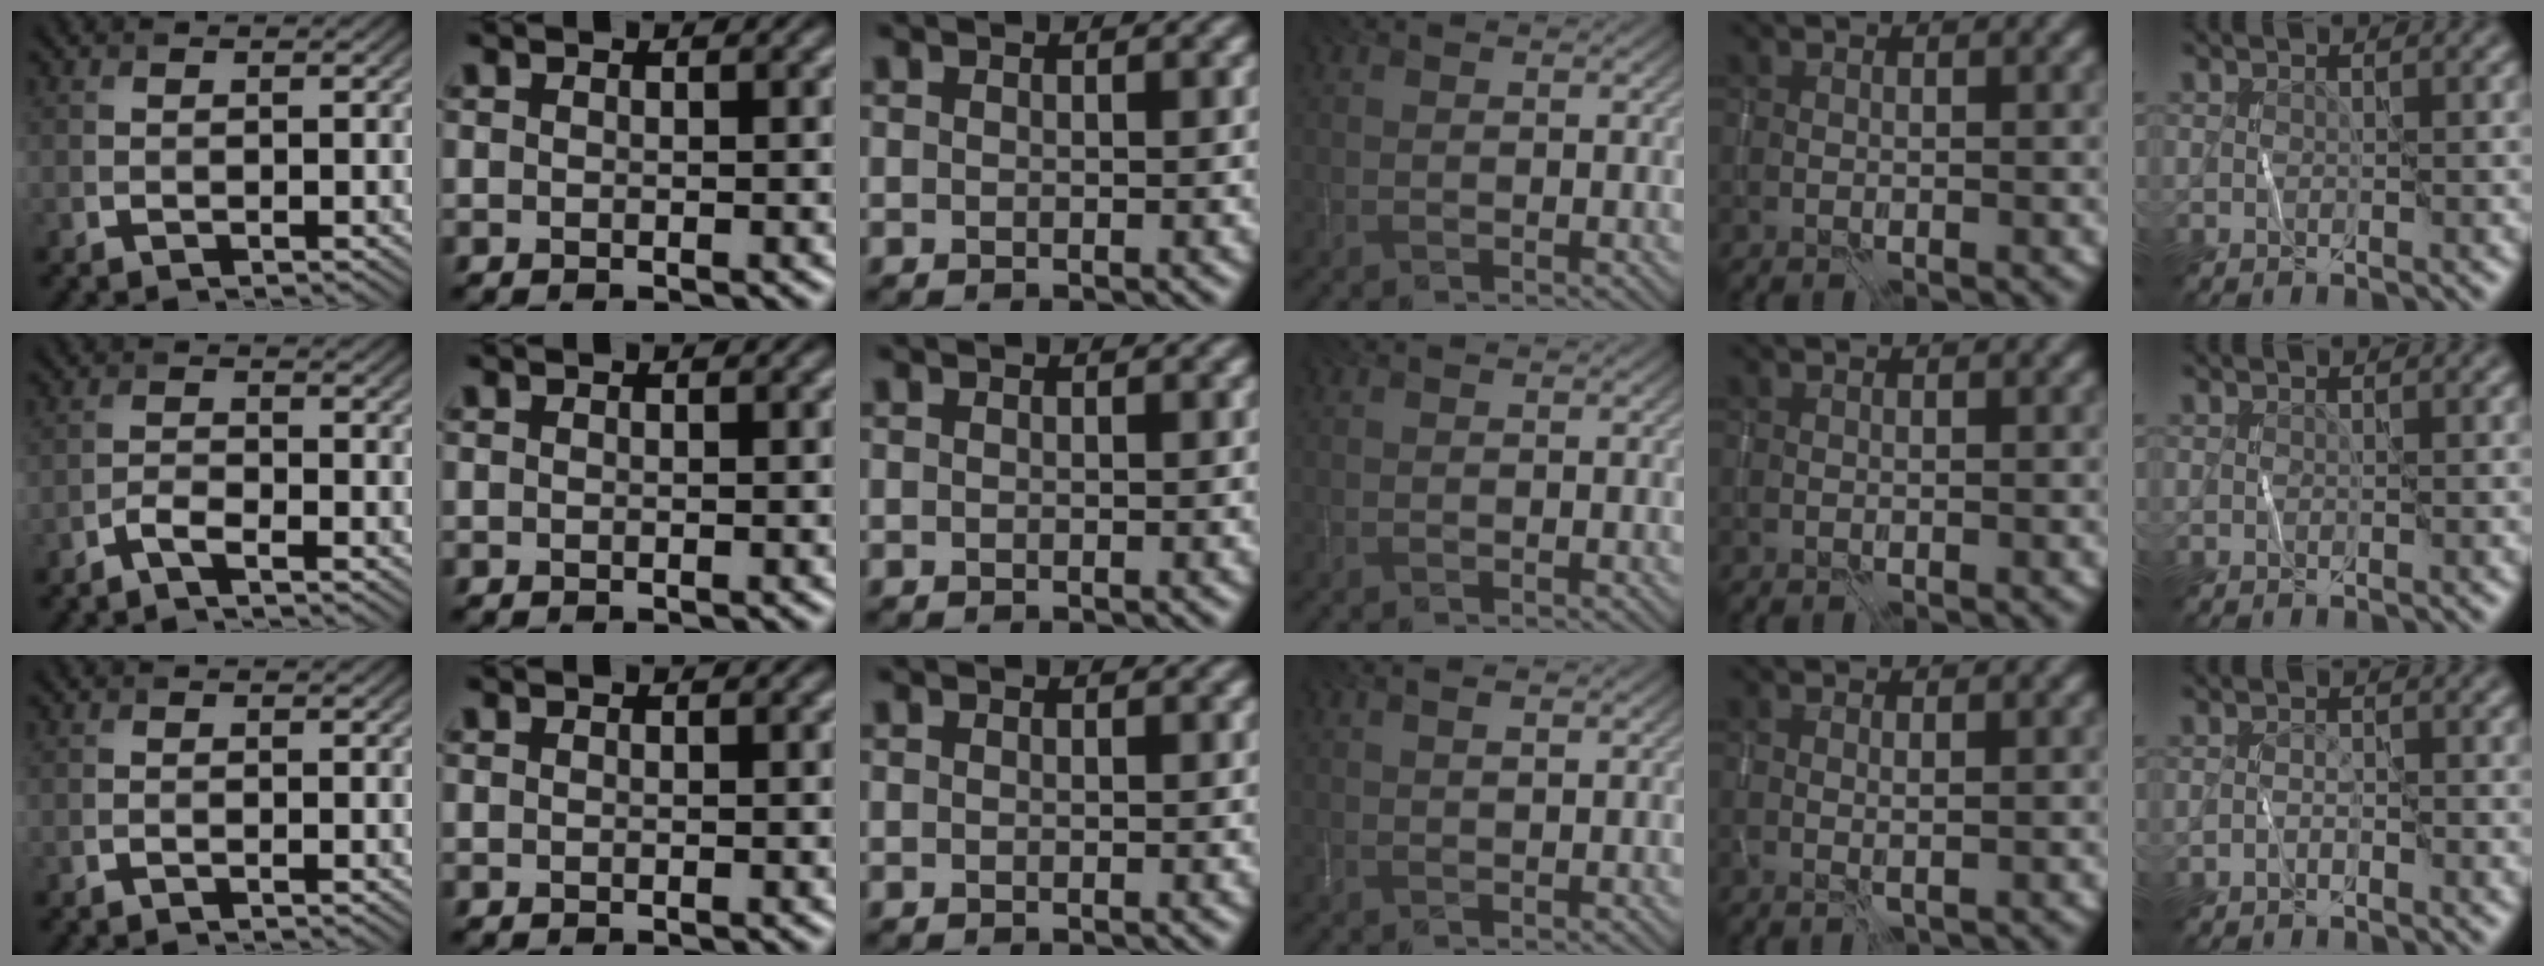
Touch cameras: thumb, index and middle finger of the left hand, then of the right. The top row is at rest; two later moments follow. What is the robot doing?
{"motion": "wipe", "object": "whiteboard"}